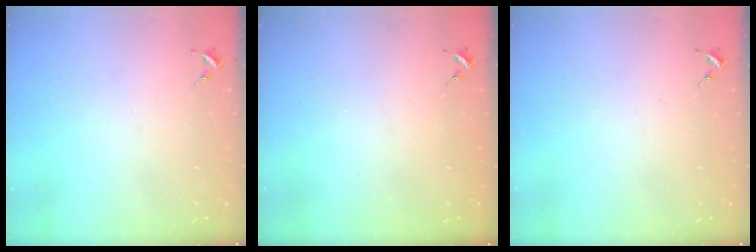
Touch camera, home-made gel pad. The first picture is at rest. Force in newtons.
{"total": 0.8, "press": 0.8, "slide": 0.0}
{"total": 0.0}